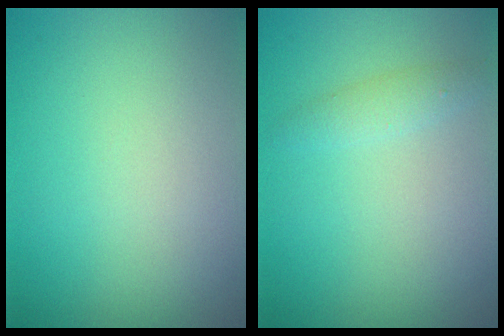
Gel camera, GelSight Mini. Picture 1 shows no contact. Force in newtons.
{"total": 1.3, "press": 1.3, "slide": 0.0}